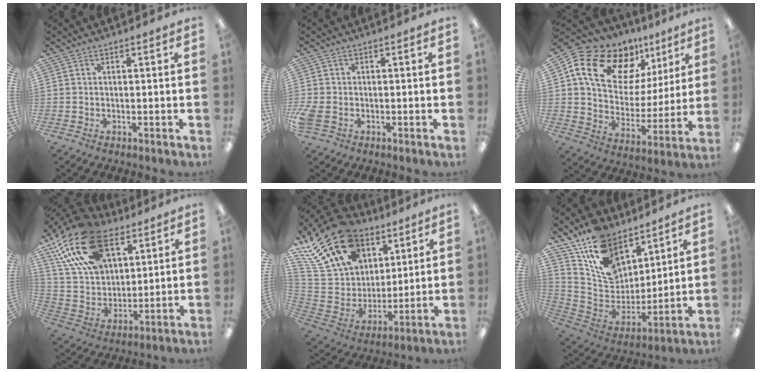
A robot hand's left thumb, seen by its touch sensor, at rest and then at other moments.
{"total": 3.7, "force": [-1.0, 2.7, 2.2], "torque": [-0.056, 0.000, -0.022]}
{"total": 18.6, "force": [10.8, 12.0, 9.2], "torque": [-0.169, -0.044, 0.198]}
{"total": 23.2, "force": [13.2, 13.4, 13.7], "torque": [-0.264, -0.048, 0.241]}
{"total": 22.5, "force": [13.7, 14.9, 10.0], "torque": [-0.210, -0.059, 0.263]}
{"total": 16.0, "force": [10.6, 9.8, 6.9], "torque": [-0.137, -0.059, 0.205]}